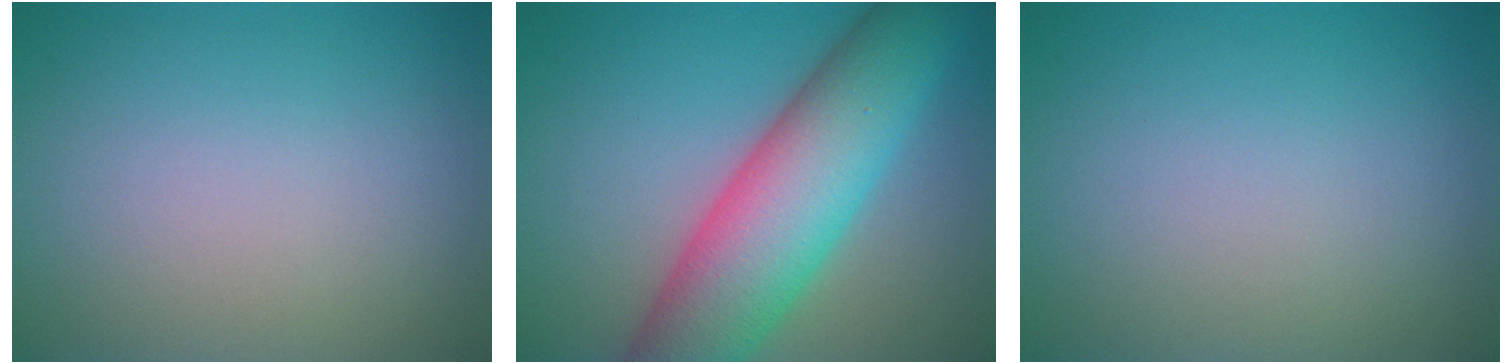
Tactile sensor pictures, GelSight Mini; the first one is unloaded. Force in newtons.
{"total": 11.2, "press": 11.2, "slide": 0.2}
{"total": 0.0}